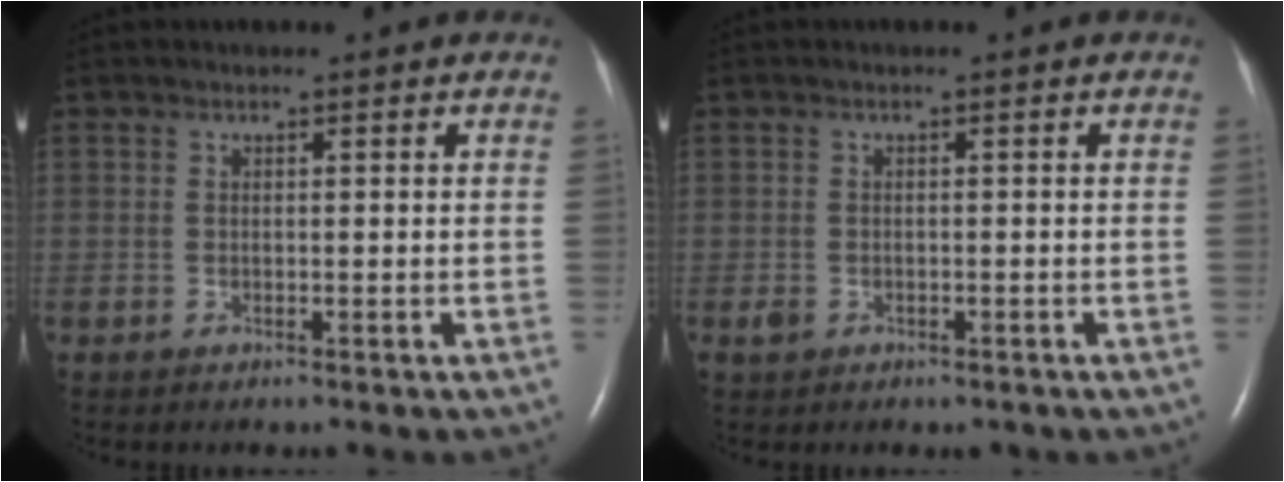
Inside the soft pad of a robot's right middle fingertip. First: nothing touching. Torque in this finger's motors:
{"motor_torque": [-0.07, -0.07, 0.00, 0.01]}